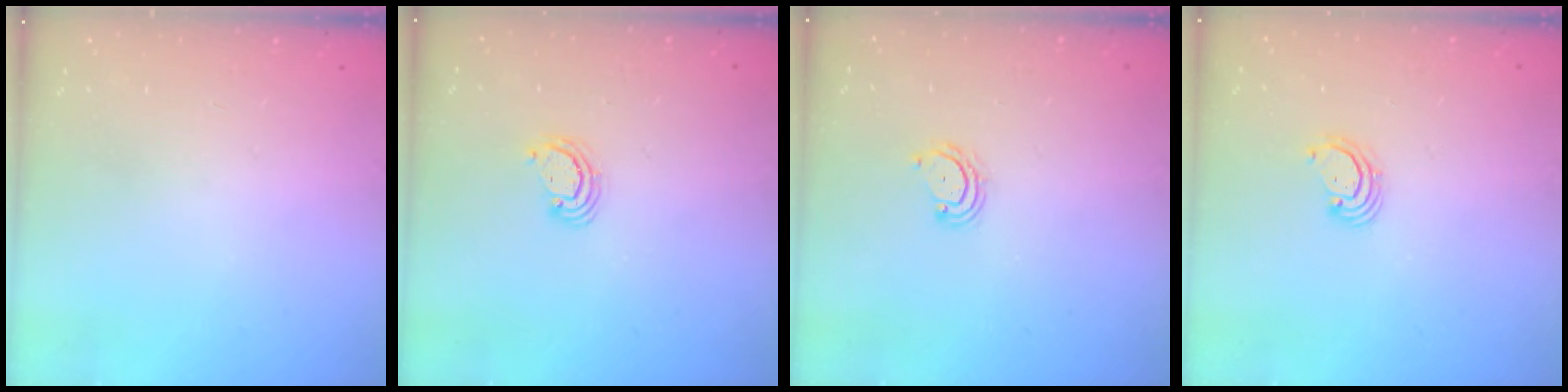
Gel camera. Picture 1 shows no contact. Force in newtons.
{"total": 3.1, "press": 3.1, "slide": 0.3}
{"total": 4.1, "press": 4.1, "slide": 0.6}
{"total": 2.8, "press": 2.8, "slide": 0.3}